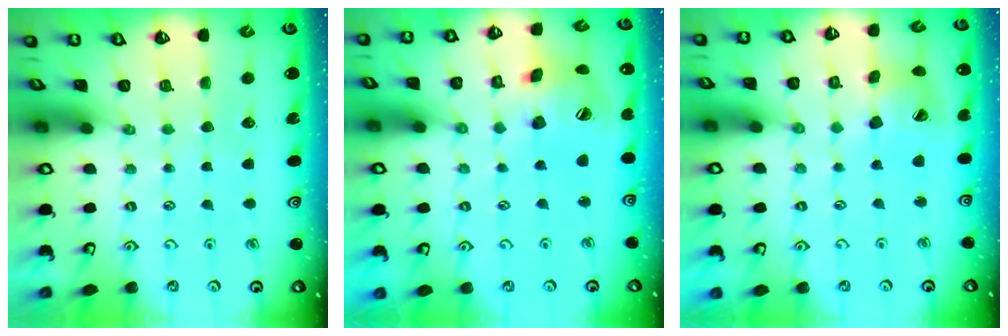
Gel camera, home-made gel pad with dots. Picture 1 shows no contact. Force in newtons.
{"total": 14.4, "press": 14.3, "slide": 2.2}
{"total": 13.4, "press": 13.3, "slide": 1.8}